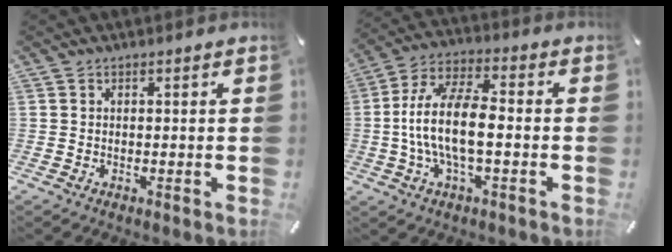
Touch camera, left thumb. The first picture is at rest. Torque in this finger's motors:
{"motor_torque": [1.06, 3.10, 0.98, -0.64, 0.63]}